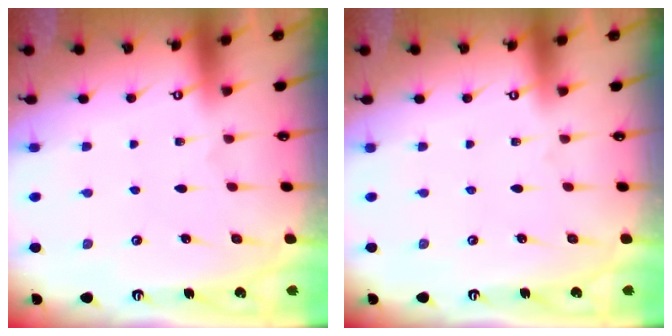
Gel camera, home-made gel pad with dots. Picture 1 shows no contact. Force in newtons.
{"total": 0.0}